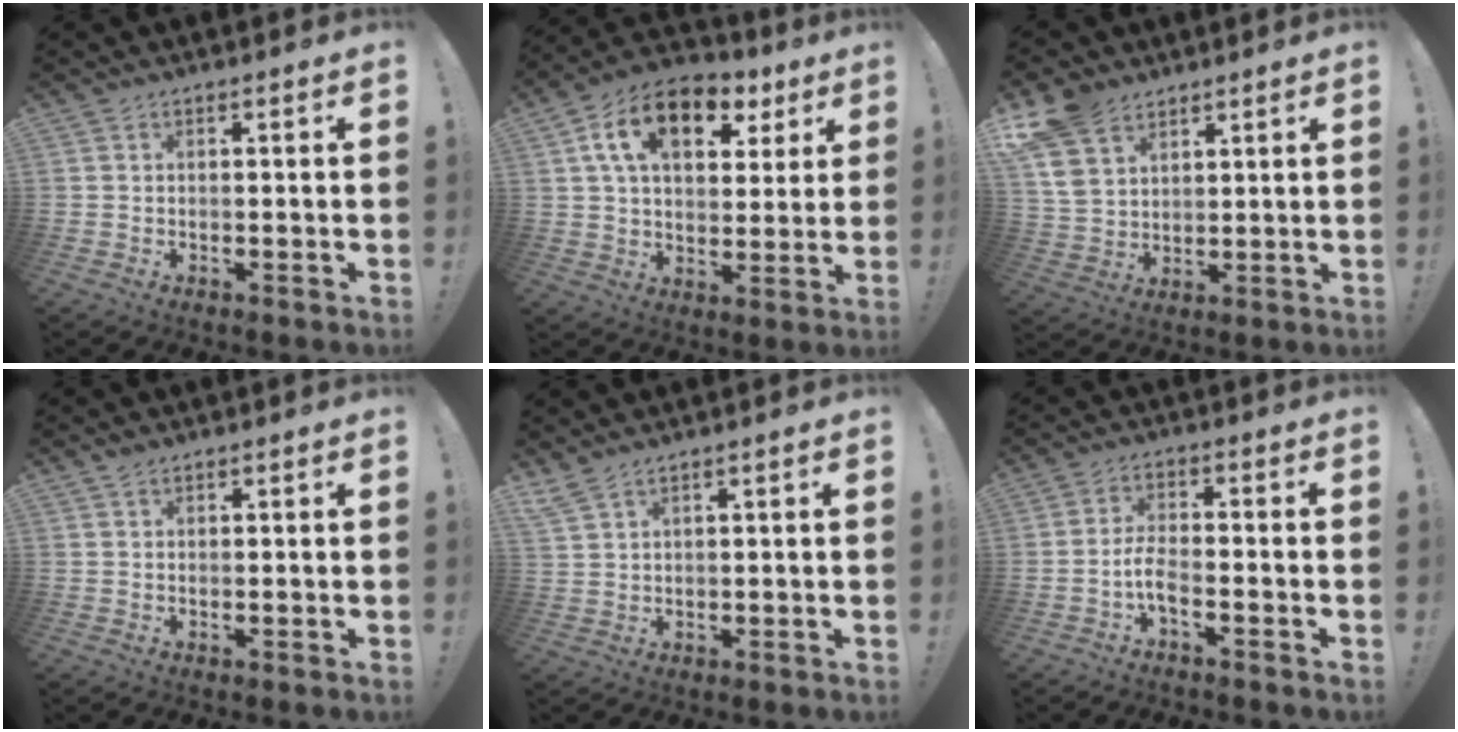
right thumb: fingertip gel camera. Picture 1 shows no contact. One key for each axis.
{"total": 16.3, "fx": 7.1, "fy": 10.0, "fz": 10.8, "tx": -0.170, "ty": -0.021, "tz": 0.125}
{"total": 11.7, "fx": 7.7, "fy": 7.1, "fz": 5.2, "tx": -0.103, "ty": -0.035, "tz": 0.153}
{"total": 1.2, "fx": 1.1, "fy": 0.4, "fz": 0.2, "tx": 0.003, "ty": -0.003, "tz": 0.019}
{"total": 3.7, "fx": 3.0, "fy": 0.6, "fz": 2.1, "tx": -0.043, "ty": -0.012, "tz": 0.057}
{"total": 5.4, "fx": -2.6, "fy": 1.7, "fz": 4.4, "tx": -0.091, "ty": -0.004, "tz": -0.049}